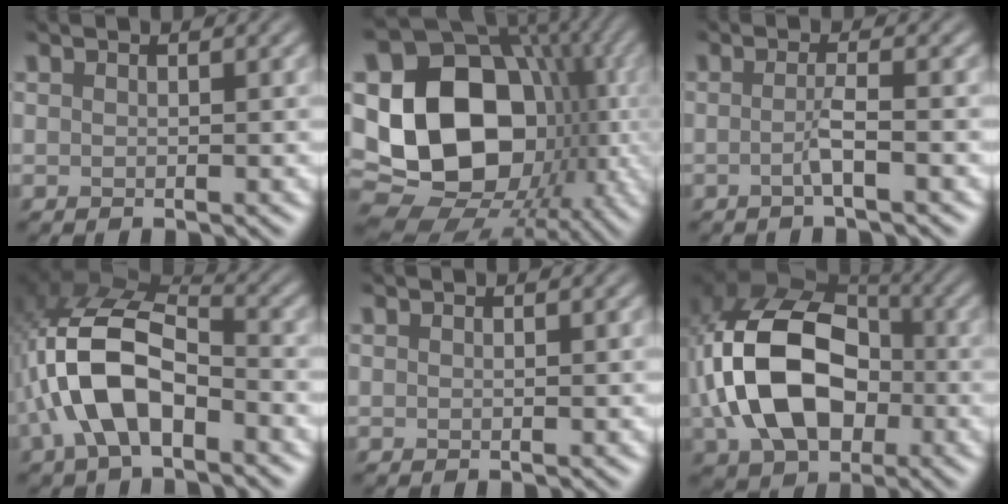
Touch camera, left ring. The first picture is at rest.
{"total": 20.4, "force": [-2.8, 16.1, 12.3], "torque": [-0.199, -0.017, -0.064]}
{"total": 2.2, "force": [-1.8, -0.2, 1.2], "torque": [-0.020, -0.007, -0.042]}
{"total": 9.1, "force": [-4.3, 4.1, 6.8], "torque": [-0.145, 0.014, -0.095]}
{"total": 0.0}
{"total": 12.8, "force": [-2.4, 8.7, 9.0], "torque": [-0.196, -0.004, -0.059]}